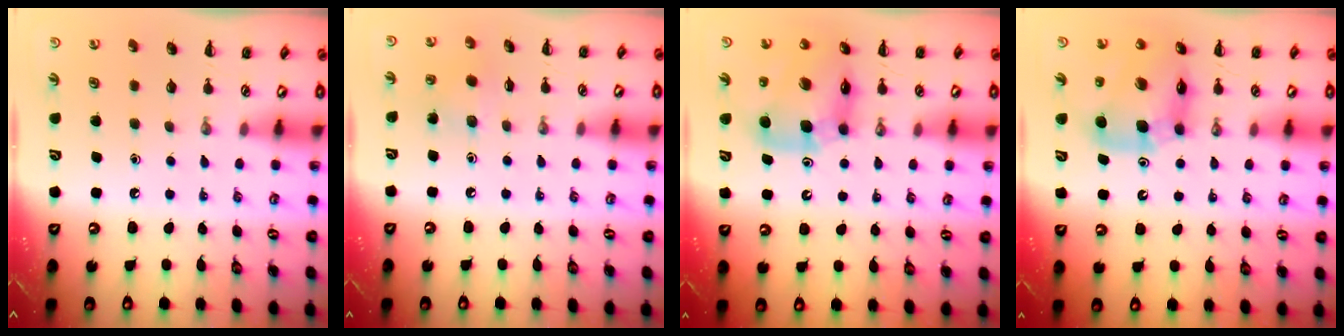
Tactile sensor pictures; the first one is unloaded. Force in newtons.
{"total": 3.3, "press": 3.2, "slide": 0.8}
{"total": 11.7, "press": 11.1, "slide": 3.5}
{"total": 11.7, "press": 11.1, "slide": 3.5}